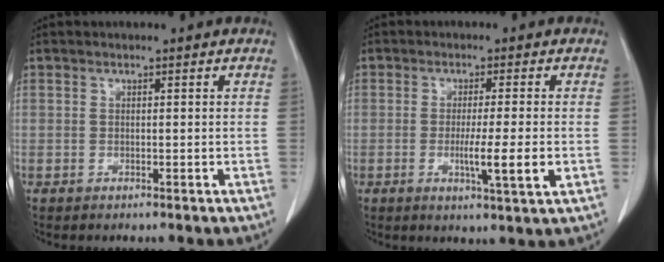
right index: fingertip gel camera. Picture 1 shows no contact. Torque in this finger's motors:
{"motor_torque": [1.28, -0.43, 0.66, 0.14]}